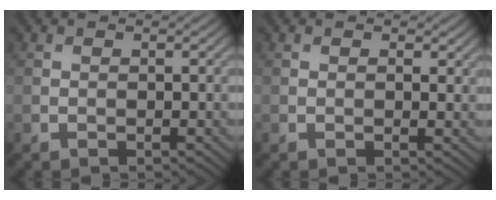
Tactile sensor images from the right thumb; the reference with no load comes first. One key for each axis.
{"total": 1.5, "fx": 0.7, "fy": 0.7, "fz": 1.2, "tx": -0.015, "ty": -0.004, "tz": 0.011}